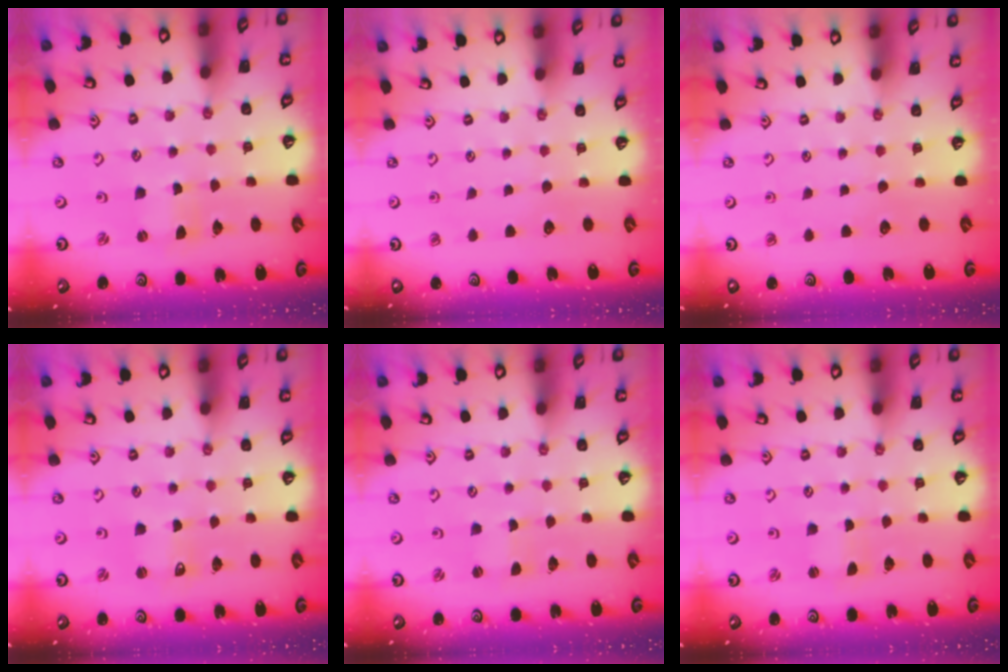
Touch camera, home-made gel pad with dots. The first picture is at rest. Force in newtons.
{"total": 0.0}
{"total": 0.0}
{"total": 0.6, "press": 0.6, "slide": 0.1}
{"total": 0.0}
{"total": 0.8, "press": 0.8, "slide": 0.0}